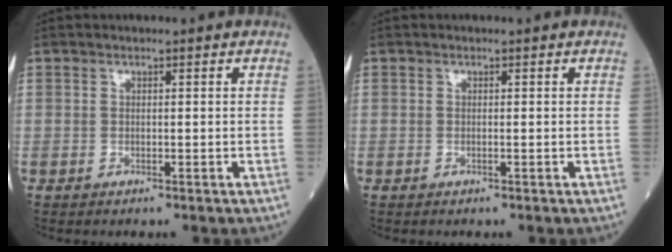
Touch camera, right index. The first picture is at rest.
{"total": 0.0}